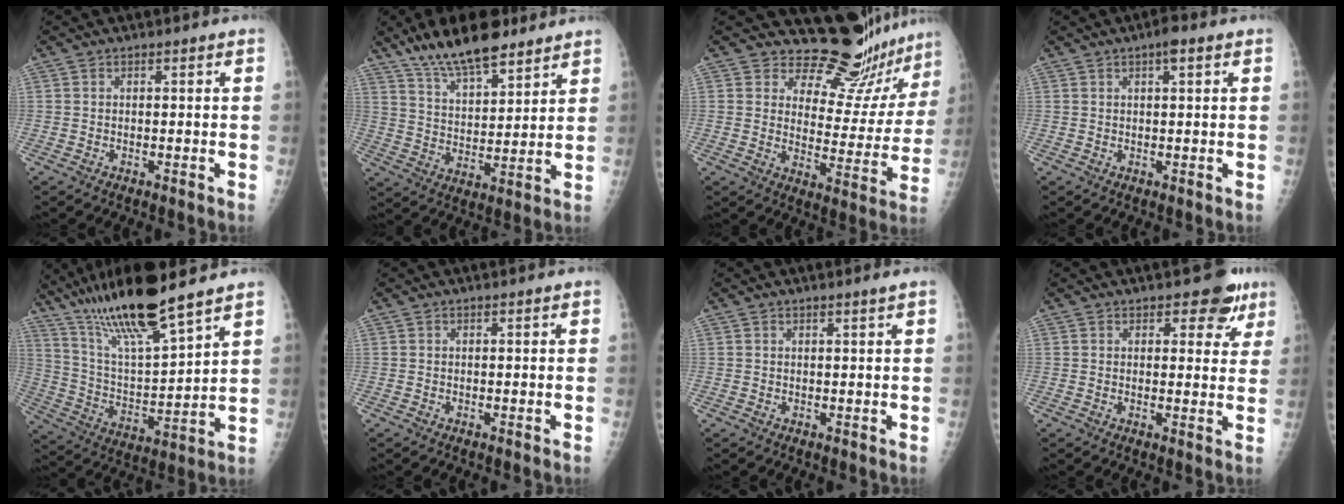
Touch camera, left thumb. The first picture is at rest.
{"total": 15.1, "force": [11.2, 5.3, 8.6], "torque": [-0.118, -0.054, 0.195]}
{"total": 15.8, "force": [15.1, 3.8, 3.0], "torque": [0.003, -0.143, 0.190]}
{"total": 2.5, "force": [1.3, 0.7, 2.1], "torque": [-0.028, 0.002, 0.016]}
{"total": 19.3, "force": [14.6, 2.4, 12.3], "torque": [-0.209, -0.062, 0.274]}
{"total": 0.0}
{"total": 0.8, "force": [0.6, -0.3, 0.5], "torque": [-0.016, -0.007, 0.014]}
{"total": 6.4, "force": [3.9, 3.4, 3.6], "torque": [-0.004, -0.015, 0.045]}